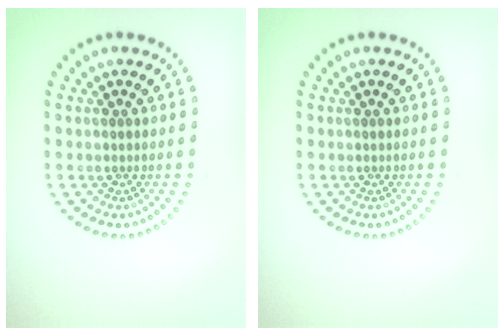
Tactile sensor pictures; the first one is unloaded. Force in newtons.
{"total": 0.0}